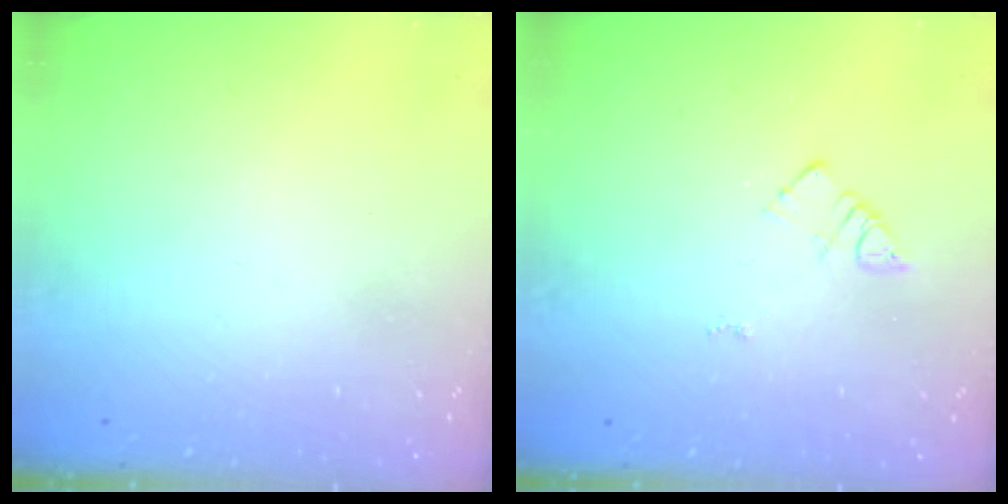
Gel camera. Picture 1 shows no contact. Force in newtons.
{"total": 3.7, "press": 3.7, "slide": 0.3}